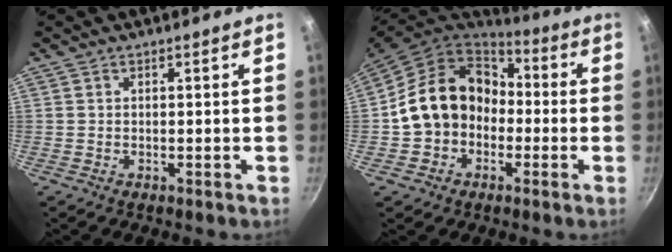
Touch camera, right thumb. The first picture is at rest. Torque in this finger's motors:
{"motor_torque": [0.60, 0.63, 0.62, -0.57, 0.21]}